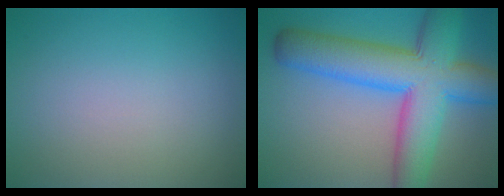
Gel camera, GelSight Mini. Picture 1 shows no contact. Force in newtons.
{"total": 11.5, "press": 11.5, "slide": 0.3}